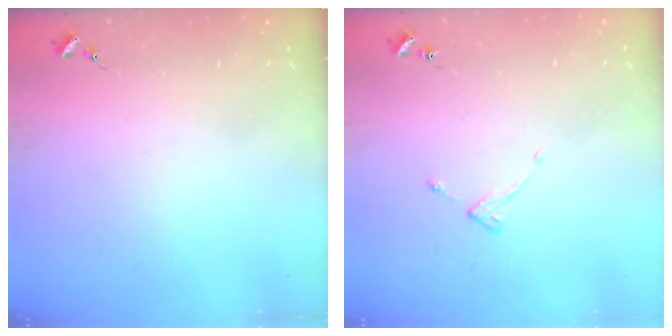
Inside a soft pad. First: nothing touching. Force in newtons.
{"total": 3.7, "press": 3.6, "slide": 0.5}